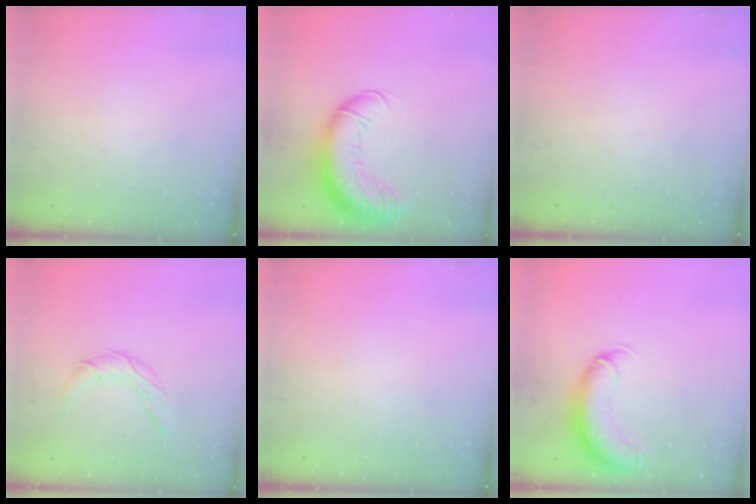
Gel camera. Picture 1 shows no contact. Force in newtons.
{"total": 16.7, "press": 16.2, "slide": 4.0}
{"total": 0.0}
{"total": 7.9, "press": 7.9, "slide": 0.2}
{"total": 0.0}
{"total": 11.9, "press": 11.6, "slide": 2.7}